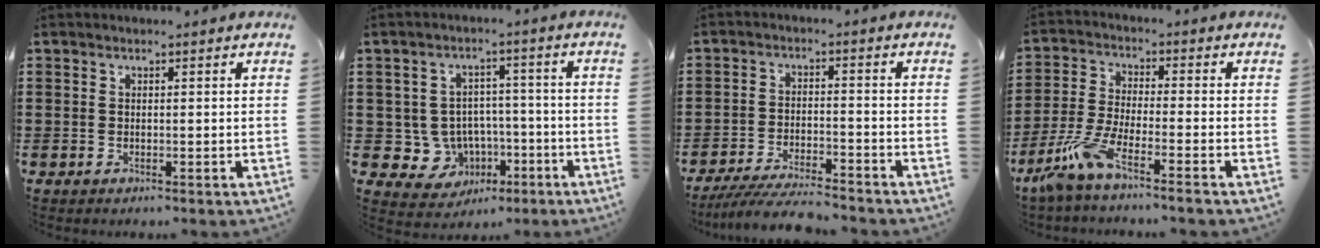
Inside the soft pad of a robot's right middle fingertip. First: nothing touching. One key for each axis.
{"total": 6.3, "fx": -1.5, "fy": 5.9, "fz": 1.4, "tx": -0.040, "ty": 0.006, "tz": -0.017}
{"total": 6.0, "fx": -5.6, "fy": 0.3, "fz": 2.0, "tx": -0.043, "ty": -0.008, "tz": -0.109}
{"total": 6.9, "fx": -5.3, "fy": 0.6, "fz": 4.4, "tx": -0.119, "ty": -0.021, "tz": -0.109}